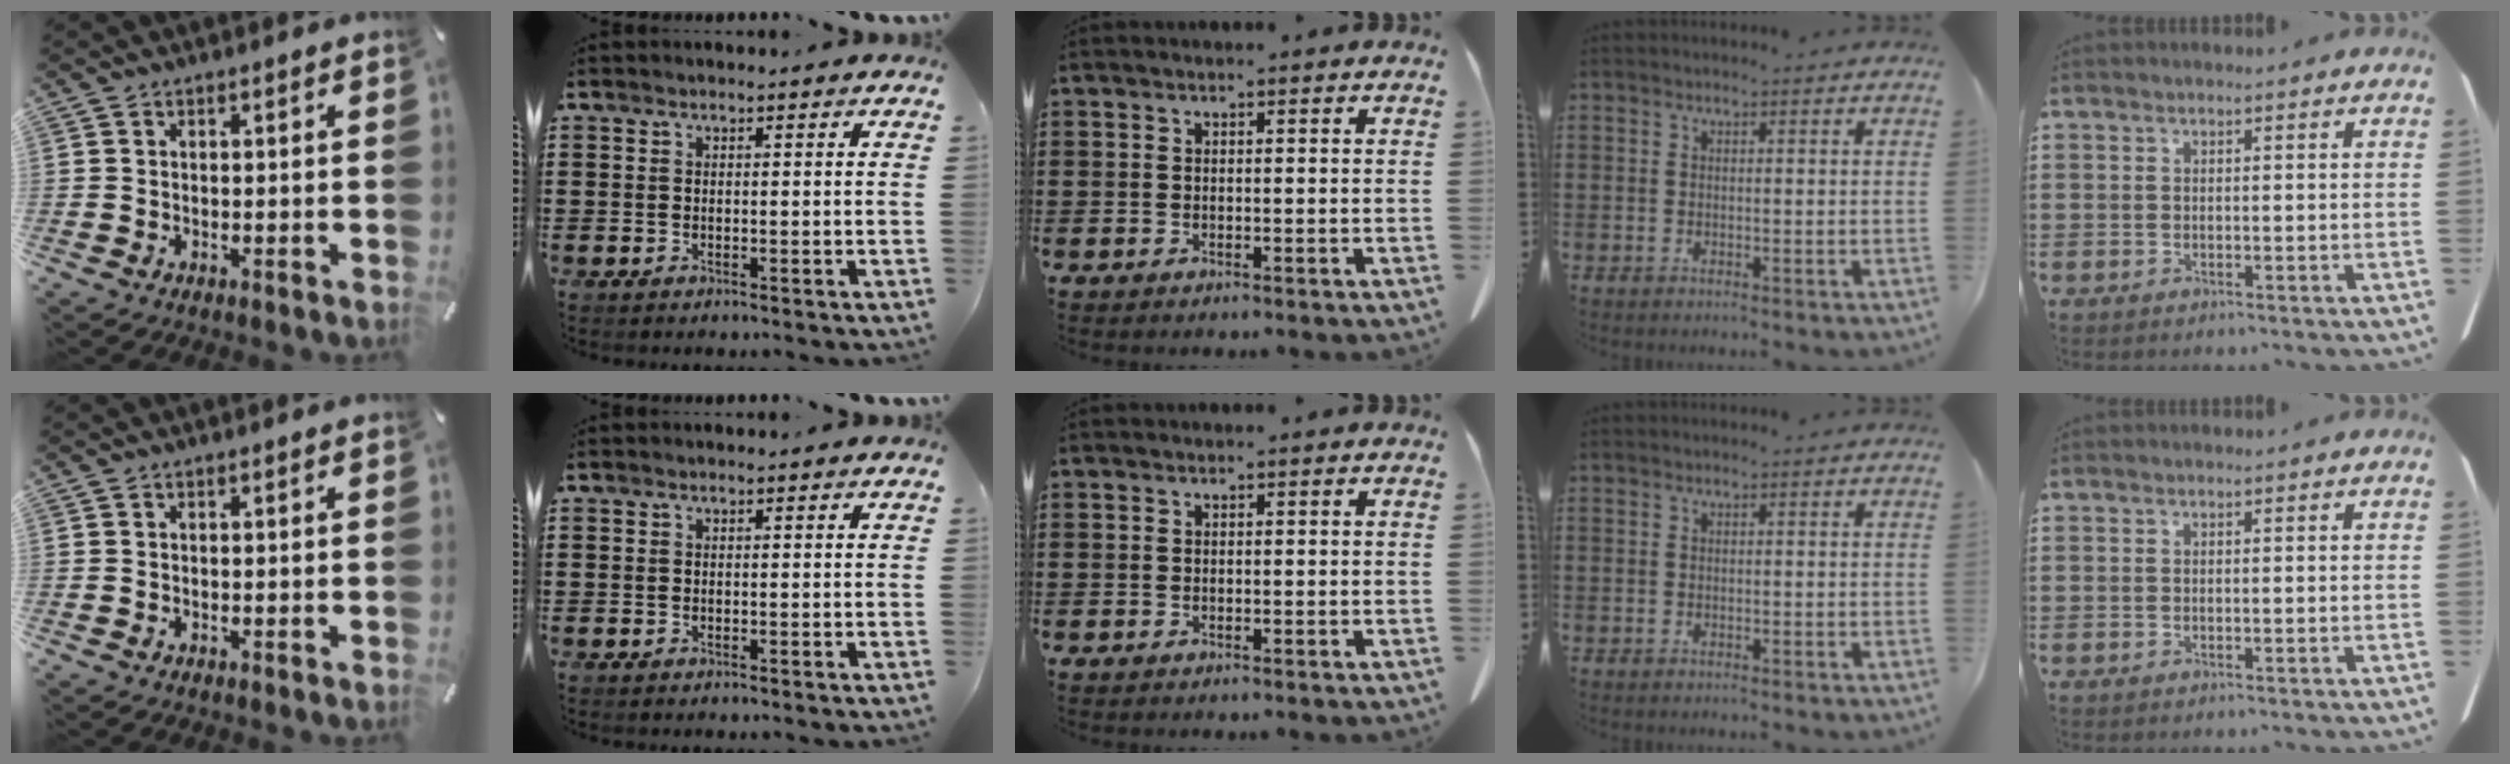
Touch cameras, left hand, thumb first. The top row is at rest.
{}